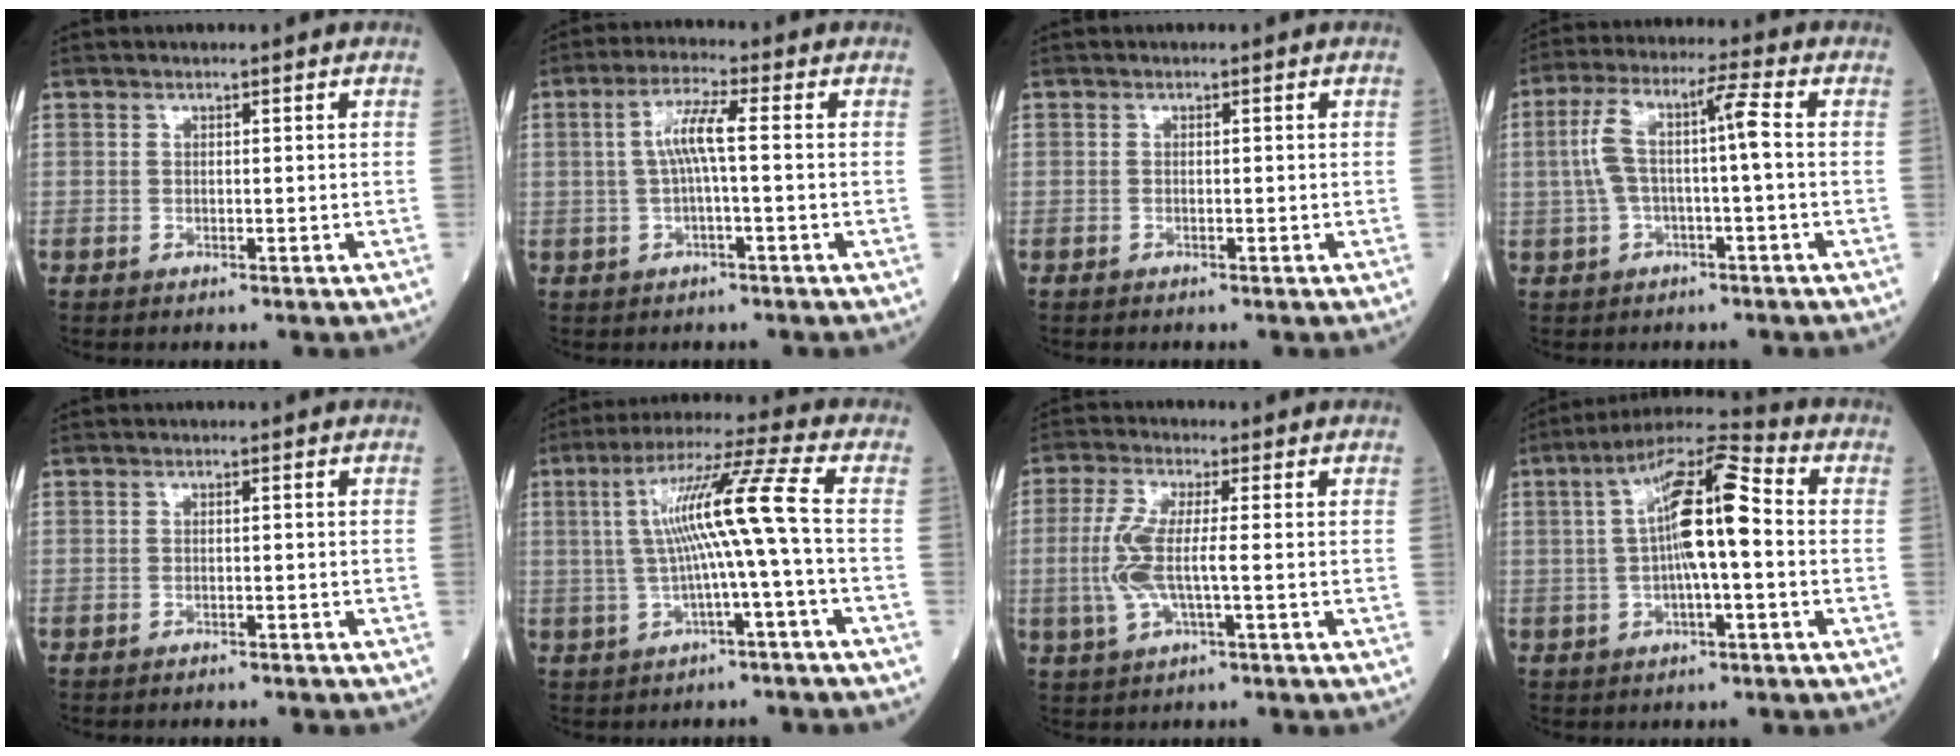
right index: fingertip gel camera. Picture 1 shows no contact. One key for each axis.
{"total": 5.7, "fx": 0.2, "fy": 0.6, "fz": 5.6, "tx": -0.115, "ty": 0.014, "tz": 0.005}
{"total": 0.9, "fx": -0.7, "fy": 0.3, "fz": 0.4, "tx": -0.012, "ty": -0.002, "tz": -0.009}
{"total": 8.7, "fx": 0.0, "fy": 1.2, "fz": 8.6, "tx": -0.182, "ty": 0.040, "tz": 0.001}
{"total": 4.6, "fx": -4.1, "fy": 1.5, "fz": 1.5, "tx": -0.025, "ty": -0.001, "tz": -0.048}
{"total": 11.2, "fx": -0.2, "fy": -1.3, "fz": 11.2, "tx": -0.202, "ty": 0.023, "tz": -0.001}
{"total": 7.0, "fx": -0.9, "fy": 1.3, "fz": 6.9, "tx": -0.164, "ty": 0.001, "tz": -0.021}
{"total": 12.2, "fx": 0.7, "fy": 2.2, "fz": 12.0, "tx": -0.221, "ty": 0.031, "tz": 0.006}